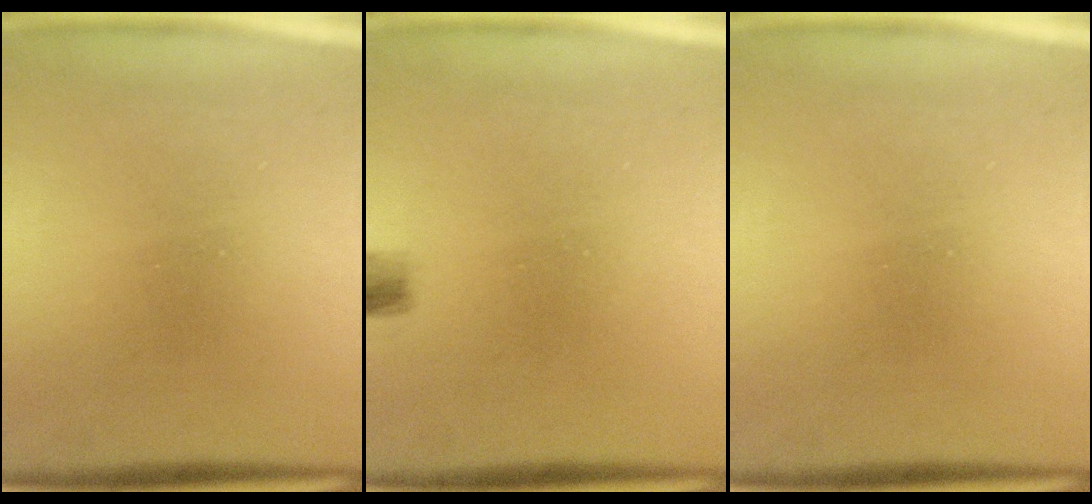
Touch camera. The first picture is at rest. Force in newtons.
{"total": 1.6}
{"total": 0.0}